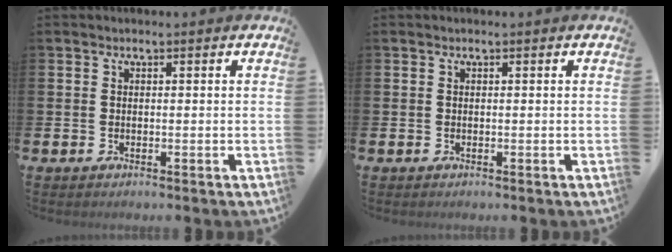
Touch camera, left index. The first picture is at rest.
{"total": 0.0}